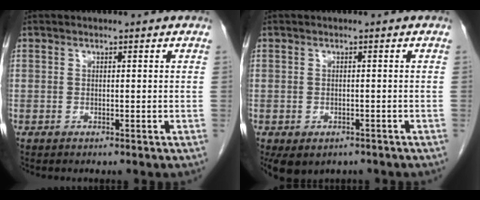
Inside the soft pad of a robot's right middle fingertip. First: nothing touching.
{"total": 5.6, "force": [-3.8, 3.5, 2.2], "torque": [-0.034, -0.002, -0.048]}